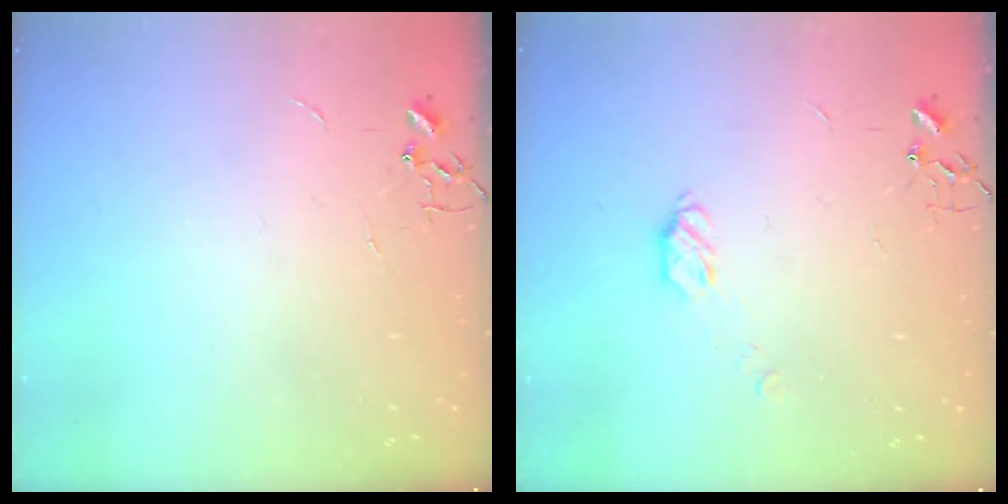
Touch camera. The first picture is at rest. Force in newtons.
{"total": 5.5, "press": 5.5, "slide": 0.4}